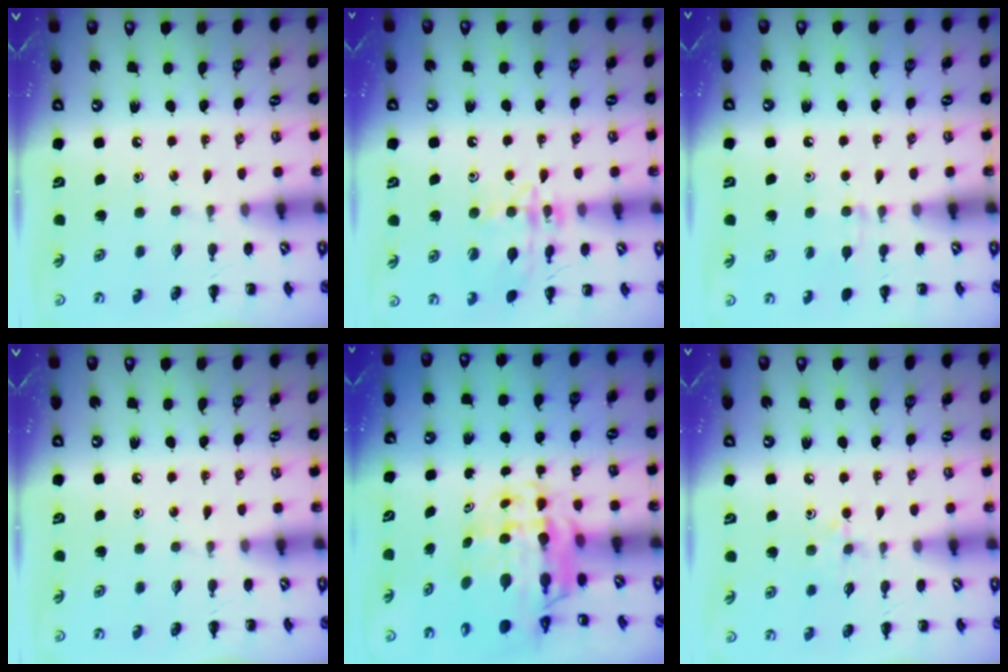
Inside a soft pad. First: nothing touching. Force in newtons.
{"total": 13.7, "press": 13.6, "slide": 1.1}
{"total": 6.7, "press": 6.4, "slide": 1.8}
{"total": 0.0}
{"total": 9.1, "press": 8.7, "slide": 2.7}
{"total": 6.1, "press": 5.8, "slide": 1.9}